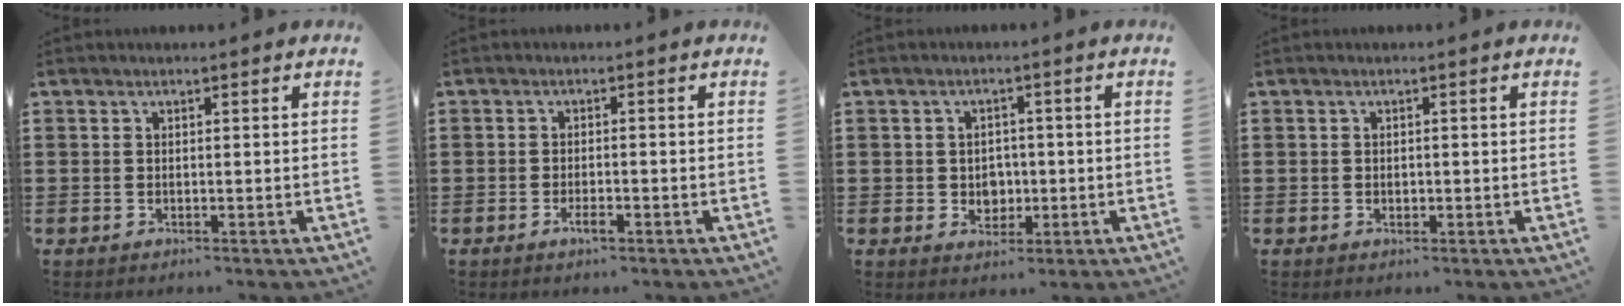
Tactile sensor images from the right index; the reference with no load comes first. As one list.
[{"total": 2.0, "force": [-1.0, 0.5, 1.6], "torque": [-0.029, -0.001, -0.018]}, {"total": 3.1, "force": [-0.2, 2.9, 1.2], "torque": [-0.026, 0.004, -0.009]}, {"total": 1.6, "force": [-0.1, 1.4, 0.9], "torque": [-0.011, 0.003, -0.005]}]